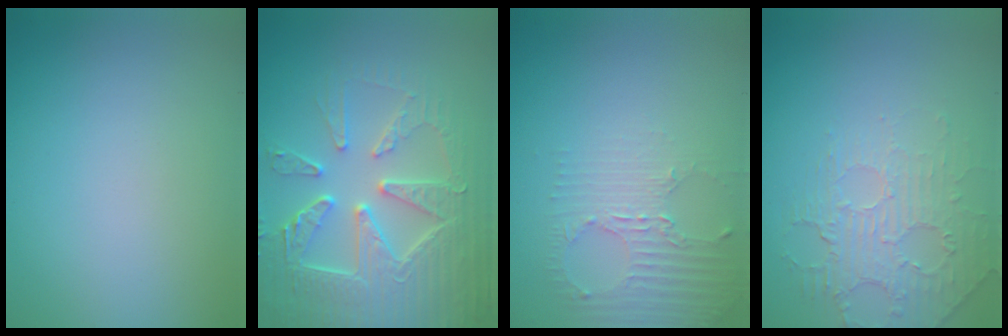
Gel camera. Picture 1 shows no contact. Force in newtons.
{"total": 7.2, "press": 5.9, "slide": 4.2}
{"total": 2.6, "press": 1.9, "slide": 1.9}
{"total": 2.3, "press": 1.5, "slide": 1.7}